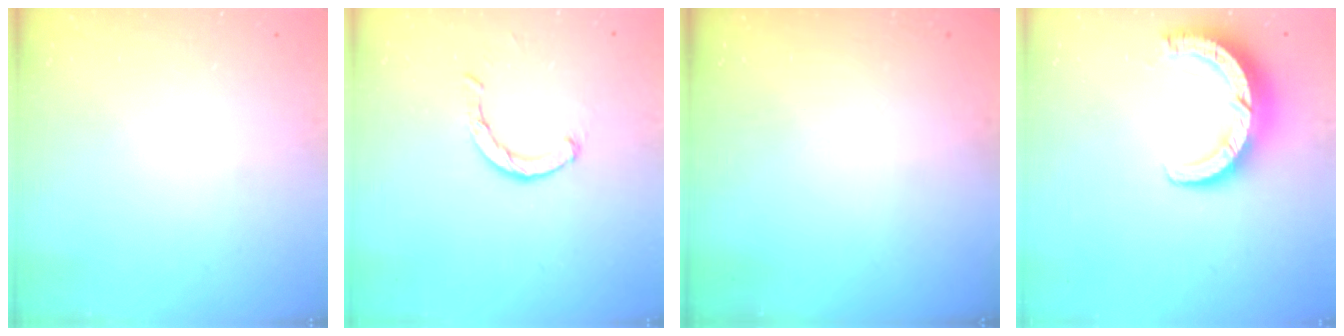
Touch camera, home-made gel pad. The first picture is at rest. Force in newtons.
{"total": 2.1, "press": 2.1, "slide": 0.1}
{"total": 0.0}
{"total": 9.4, "press": 9.4, "slide": 1.0}